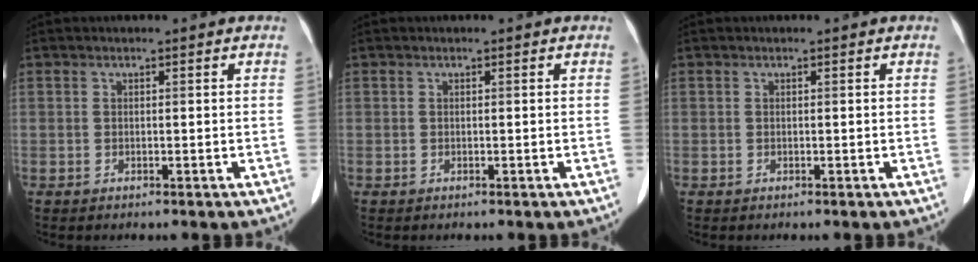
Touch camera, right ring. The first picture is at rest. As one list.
[{"total": 0.0}, {"total": 0.0}]